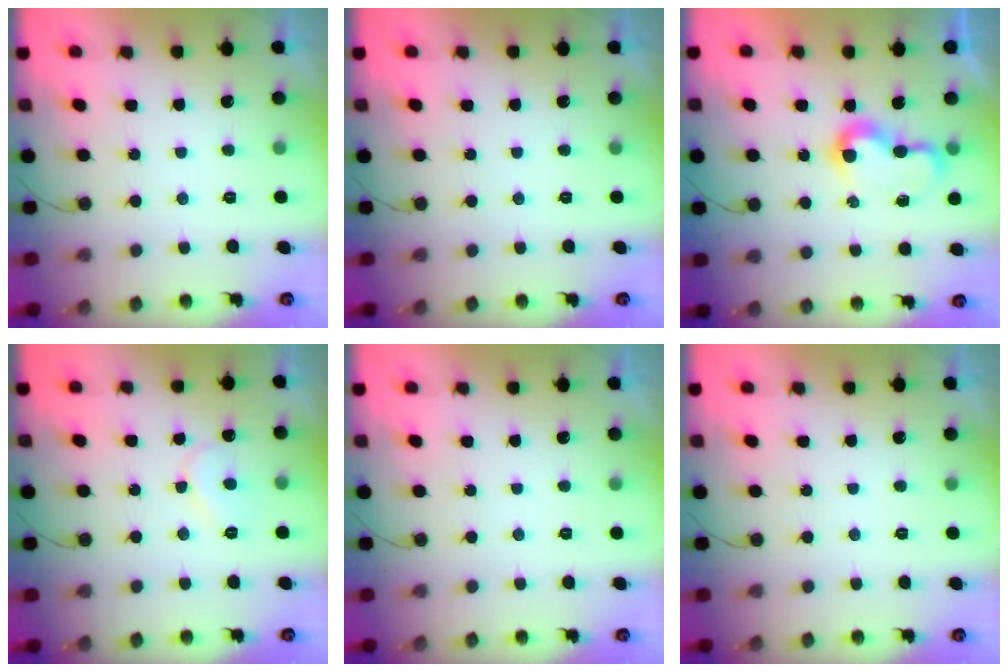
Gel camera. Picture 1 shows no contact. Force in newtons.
{"total": 0.0}
{"total": 8.7, "press": 8.6, "slide": 1.2}
{"total": 6.9, "press": 6.9, "slide": 0.6}
{"total": 0.0}
{"total": 0.0}